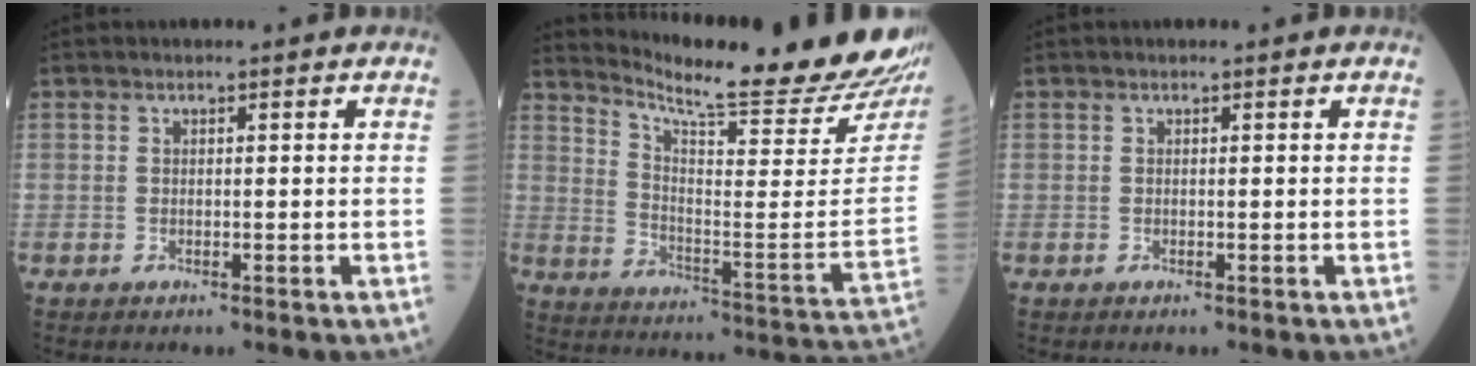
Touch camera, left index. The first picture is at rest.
{"total": 24.1, "force": [22.2, 0.6, 9.3], "torque": [-0.154, -0.109, 0.291]}
{"total": 0.0}